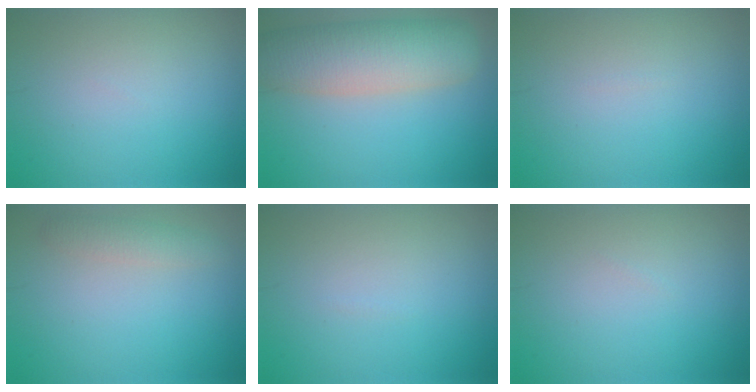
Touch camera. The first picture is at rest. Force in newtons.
{"total": 8.1, "press": 8.1, "slide": 0.5}
{"total": 0.0}
{"total": 1.7, "press": 1.7, "slide": 0.0}
{"total": 0.0}
{"total": 0.0}